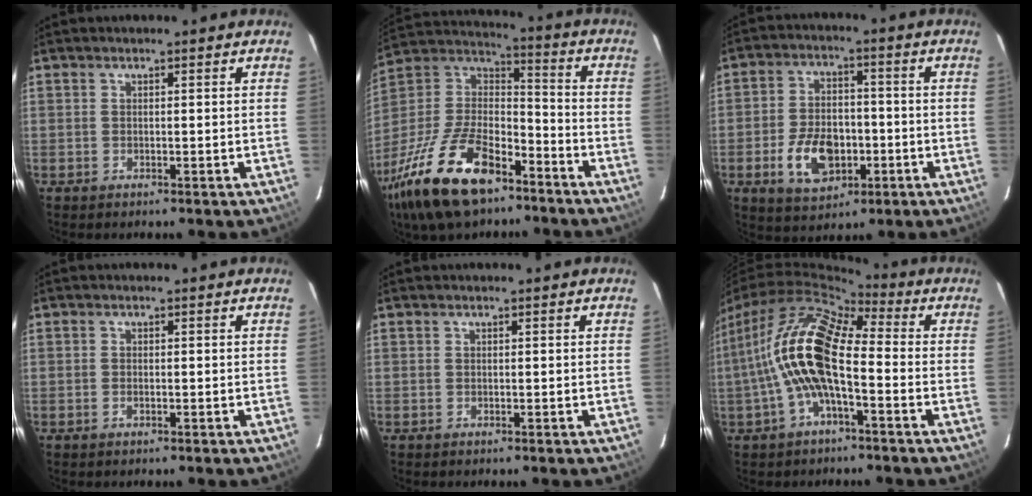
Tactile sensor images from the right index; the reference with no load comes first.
{"total": 24.6, "force": [-15.3, 11.2, 15.6], "torque": [-0.332, -0.015, -0.268]}
{"total": 11.3, "force": [-3.8, 7.2, 7.8], "torque": [-0.161, 0.009, -0.054]}
{"total": 0.9, "force": [-0.4, 0.5, 0.6], "torque": [-0.013, 0.000, -0.006]}
{"total": 0.0}
{"total": 14.1, "force": [-2.0, 5.2, 13.0], "torque": [-0.254, 0.013, -0.043]}